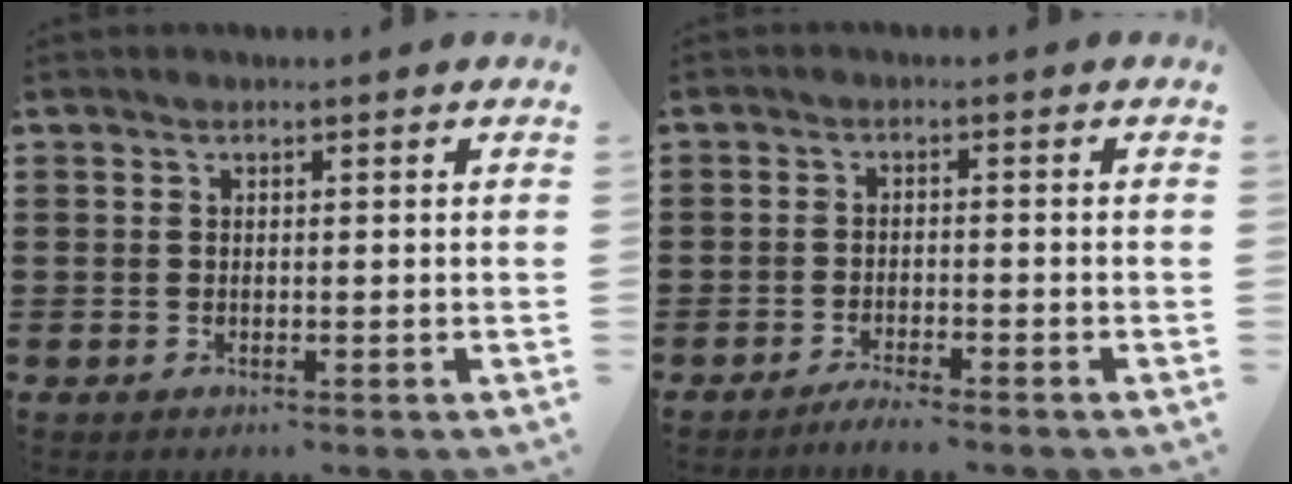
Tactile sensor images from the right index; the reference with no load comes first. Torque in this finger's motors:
{"motor_torque": [1.24, 0.89, 0.08, 0.01]}